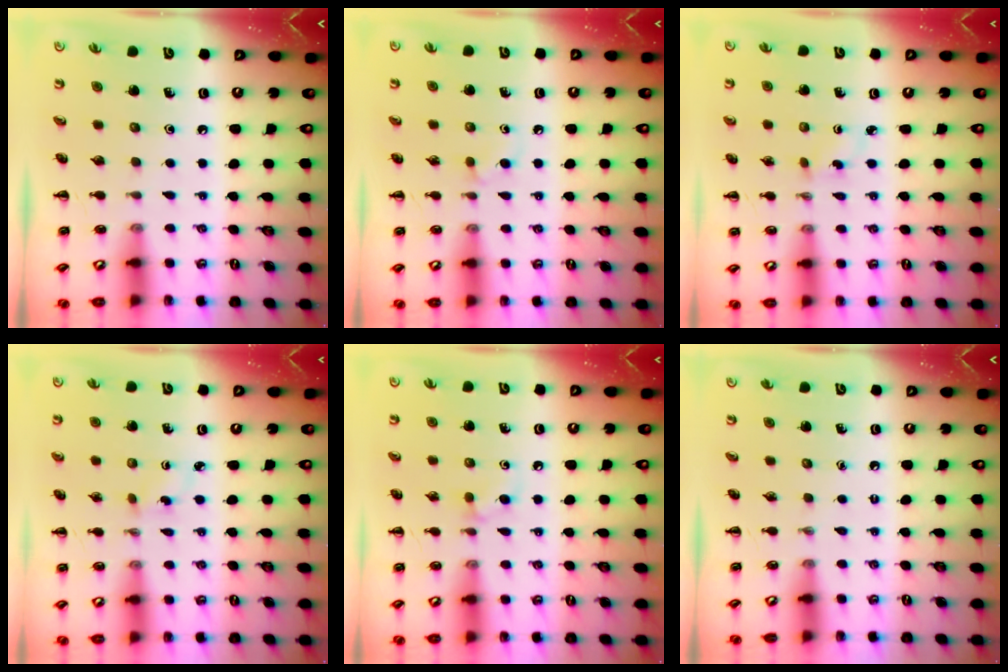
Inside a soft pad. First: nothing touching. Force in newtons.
{"total": 2.2, "press": 2.0, "slide": 1.0}
{"total": 1.5, "press": 1.3, "slide": 0.6}
{"total": 1.5, "press": 1.3, "slide": 0.6}
{"total": 4.2, "press": 4.0, "slide": 1.5}
{"total": 0.0}